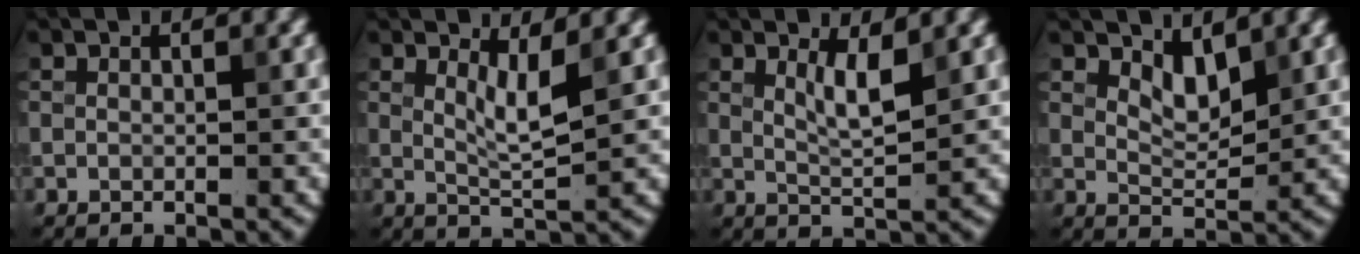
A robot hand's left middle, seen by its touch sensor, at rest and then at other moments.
{"total": 2.3, "force": [1.0, 0.3, 2.1], "torque": [-0.041, -0.005, 0.024]}
{"total": 2.1, "force": [1.0, 0.3, 1.9], "torque": [-0.037, -0.003, 0.024]}
{"total": 2.2, "force": [1.6, 0.8, 1.3], "torque": [-0.028, -0.010, 0.031]}